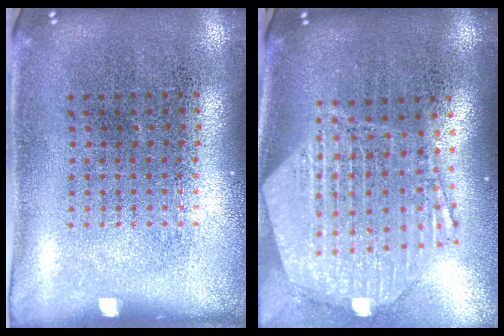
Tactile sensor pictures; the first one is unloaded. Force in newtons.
{"total": 3.0, "press": 2.4, "slide": 1.8}